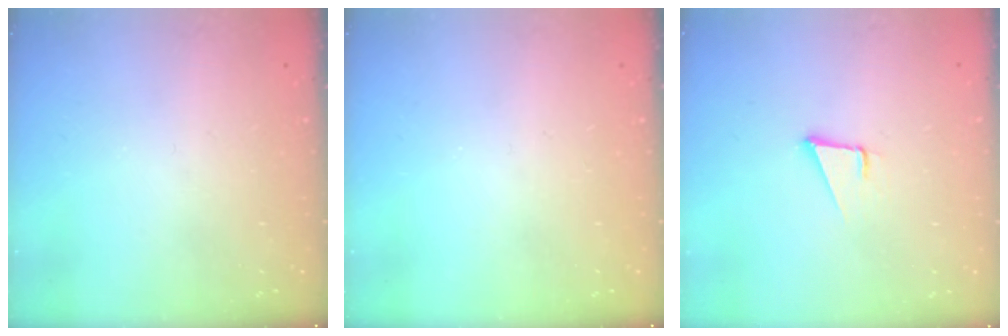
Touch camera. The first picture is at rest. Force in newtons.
{"total": 0.0}
{"total": 3.6, "press": 2.7, "slide": 2.4}